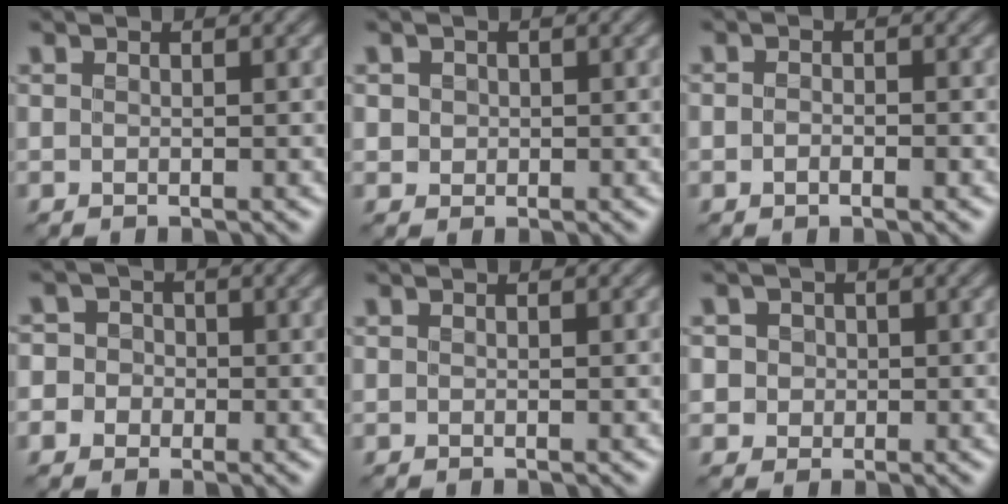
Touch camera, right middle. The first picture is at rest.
{"total": 1.2, "force": [0.3, 1.1, 0.4], "torque": [-0.001, 0.002, 0.006]}
{"total": 1.3, "force": [-0.5, 0.7, 1.0], "torque": [-0.011, -0.001, -0.010]}
{"total": 4.8, "force": [-1.0, 4.5, 1.3], "torque": [0.000, 0.018, -0.047]}
{"total": 0.0}
{"total": 3.2, "force": [0.9, 2.7, 1.2], "torque": [-0.009, 0.014, 0.006]}